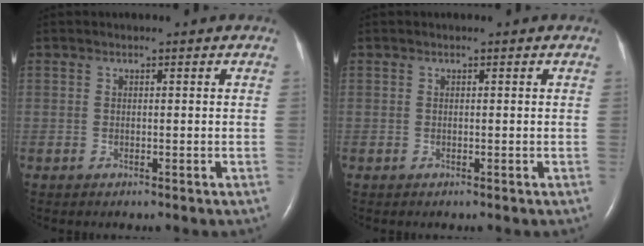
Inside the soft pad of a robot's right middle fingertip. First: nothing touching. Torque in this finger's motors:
{"motor_torque": [0.00, 0.00, -0.08, -0.10]}